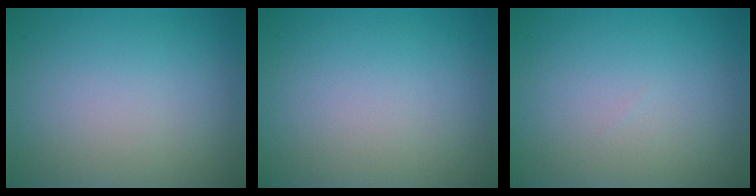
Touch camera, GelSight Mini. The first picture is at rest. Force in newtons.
{"total": 0.0}
{"total": 0.0}